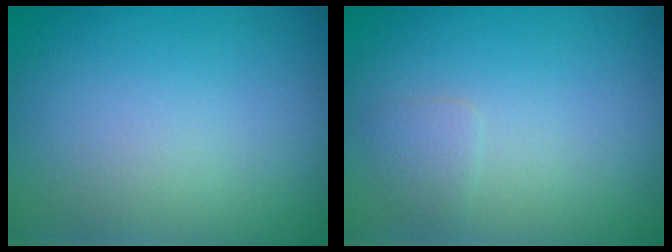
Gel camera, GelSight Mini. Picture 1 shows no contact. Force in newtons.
{"total": 1.0, "press": 1.0, "slide": 0.0}